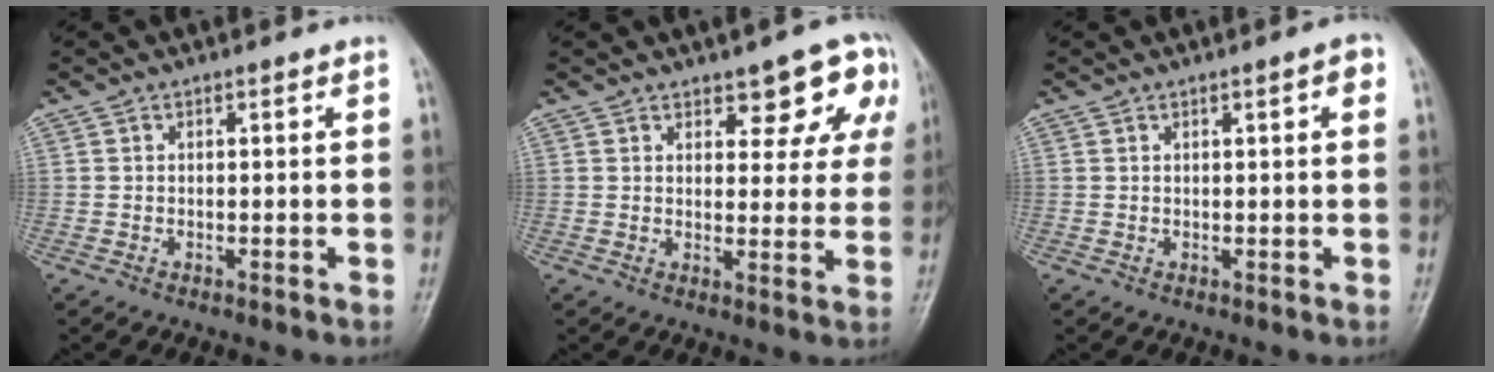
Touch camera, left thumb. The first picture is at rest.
{"total": 8.2, "force": [4.7, 4.0, 5.4], "torque": [-0.024, -0.021, 0.057]}
{"total": 2.2, "force": [0.8, 0.3, 2.0], "torque": [-0.026, 0.002, 0.011]}